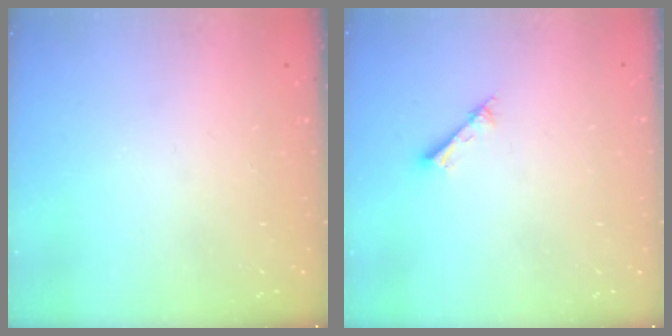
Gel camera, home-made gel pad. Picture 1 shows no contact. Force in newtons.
{"total": 1.5, "press": 1.5, "slide": 0.2}